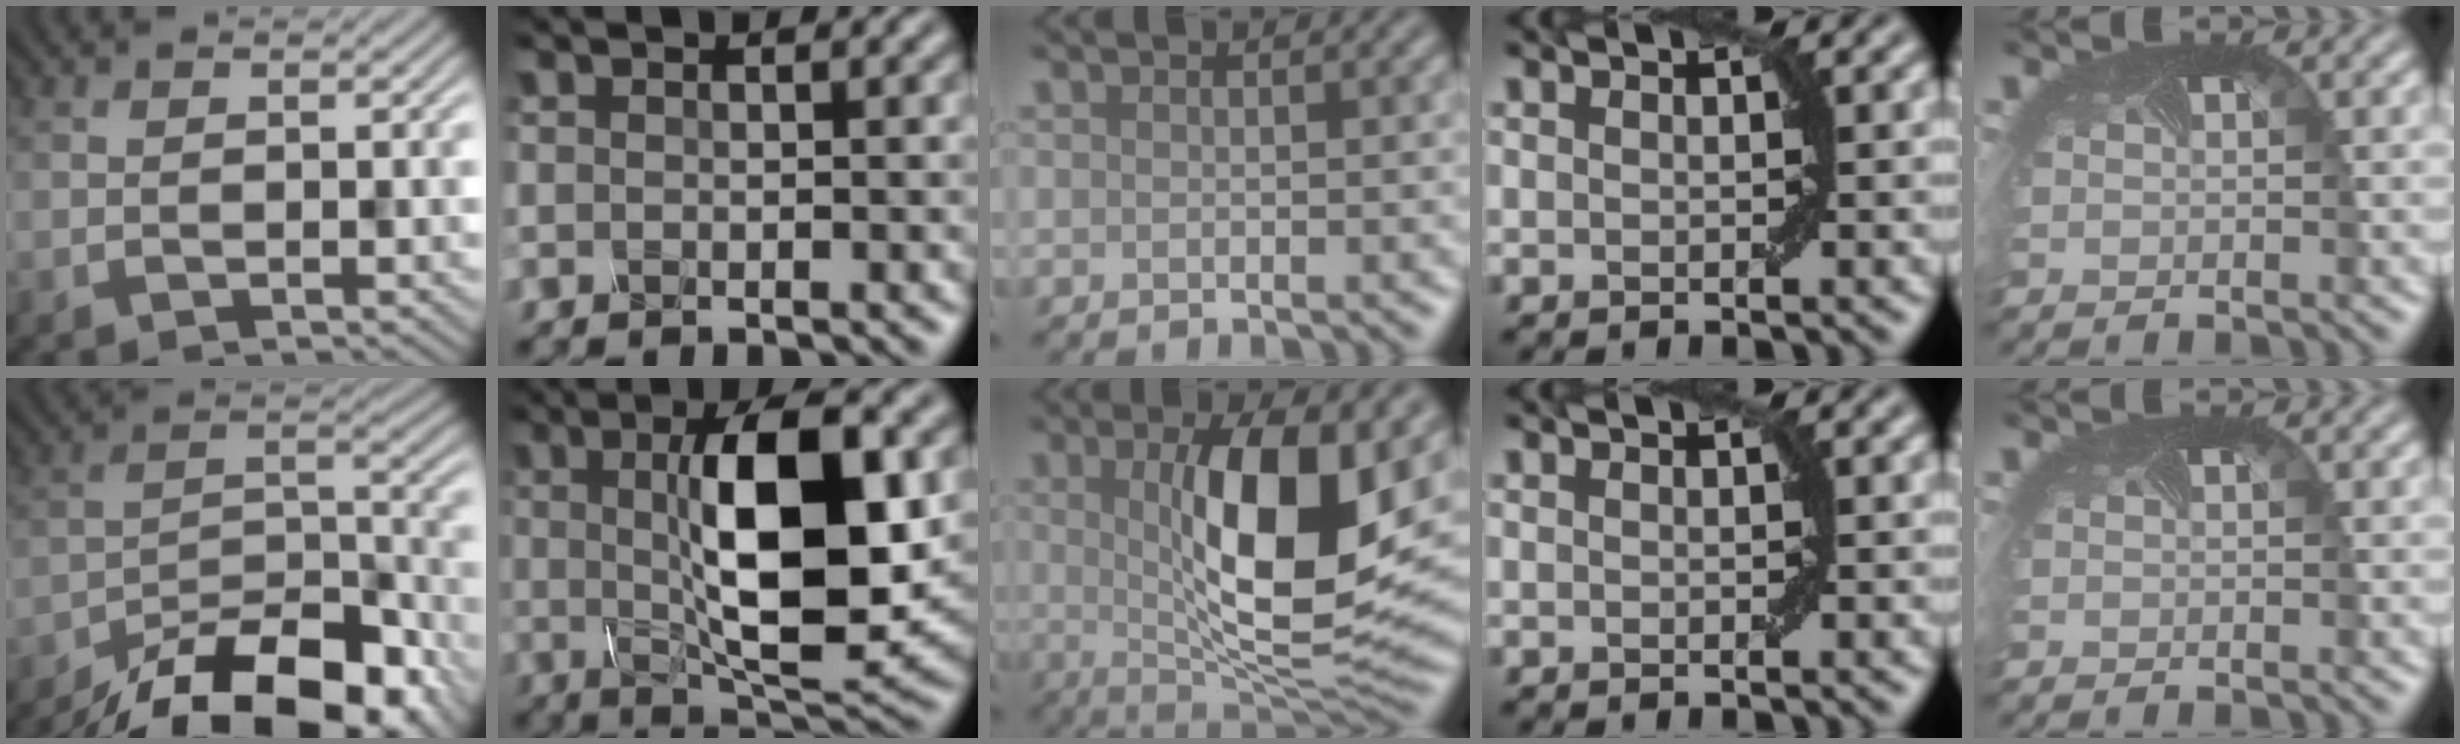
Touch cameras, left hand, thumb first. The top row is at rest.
{"thumb": {"total": 17.6, "force": [-13.7, 6.3, 8.9], "torque": [-0.163, -0.024, -0.207]}, "index": {"total": 11.6, "force": [1.3, 3.7, 10.9], "torque": [-0.165, 0.003, 0.026]}, "middle": {"total": 11.9, "force": [1.8, 3.7, 11.2], "torque": [-0.171, -0.009, 0.035]}}